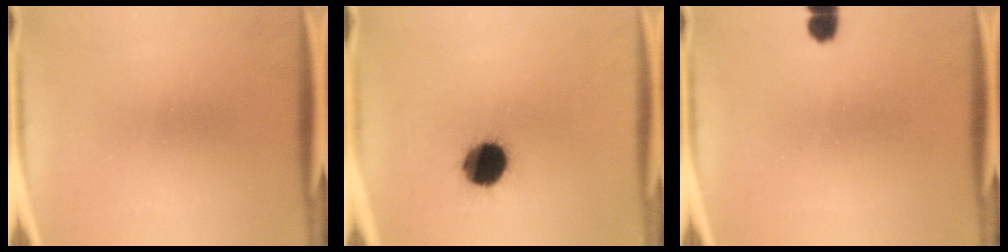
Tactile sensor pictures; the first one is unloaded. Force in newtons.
{"total": 11.6}
{"total": 2.4}